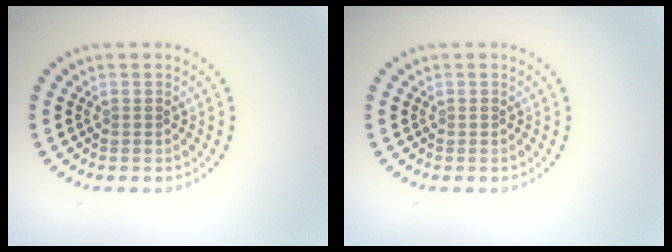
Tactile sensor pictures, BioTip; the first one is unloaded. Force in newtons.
{"total": 0.0}